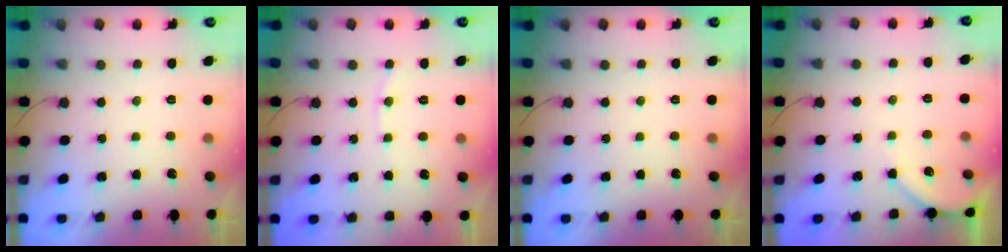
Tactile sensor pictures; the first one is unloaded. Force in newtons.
{"total": 4.9, "press": 4.9, "slide": 0.6}
{"total": 0.0}
{"total": 4.7, "press": 4.7, "slide": 0.5}